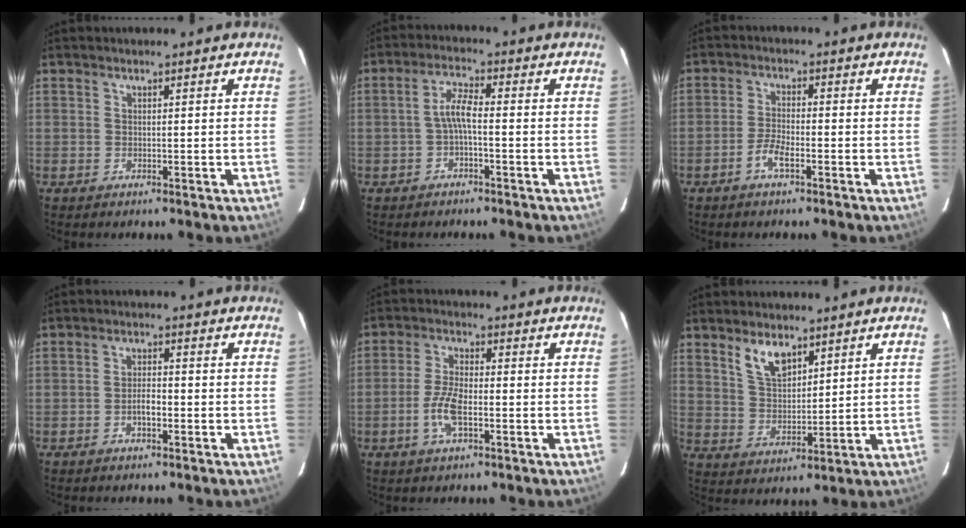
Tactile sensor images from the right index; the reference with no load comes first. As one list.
[{"total": 3.4, "force": [-1.2, 0.5, 3.2], "torque": [-0.067, 0.011, -0.026]}, {"total": 3.5, "force": [-2.2, 0.7, 2.6], "torque": [-0.066, 0.003, -0.044]}, {"total": 2.6, "force": [-1.2, 0.9, 2.1], "torque": [-0.045, 0.005, -0.021]}, {"total": 6.2, "force": [-2.1, 2.2, 5.3], "torque": [-0.114, 0.004, -0.043]}, {"total": 6.9, "force": [4.5, 3.2, 4.1], "torque": [-0.074, 0.004, 0.091]}]